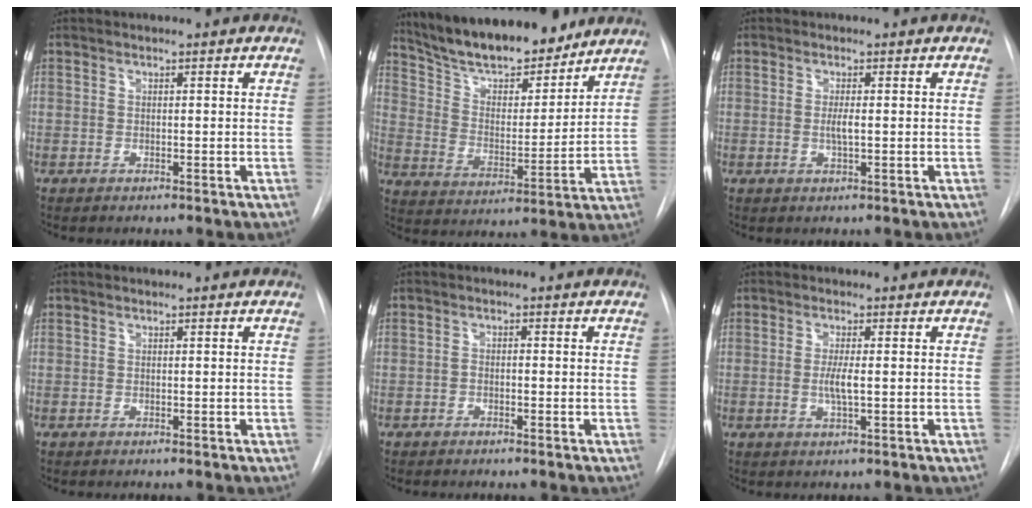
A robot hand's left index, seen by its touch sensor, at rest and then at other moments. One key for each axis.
{"total": 18.7, "fx": 16.1, "fy": 4.7, "fz": 8.2, "tx": -0.134, "ty": 0.005, "tz": 0.262}
{"total": 1.7, "fx": -0.1, "fy": 0.2, "fz": 1.7, "tx": -0.036, "ty": -0.002, "tz": -0.002}
{"total": 0.0}
{"total": 0.9, "fx": -0.5, "fy": 0.4, "fz": 0.6, "tx": -0.008, "ty": 0.003, "tz": -0.012}
{"total": 2.9, "fx": -0.2, "fy": 0.3, "fz": 2.8, "tx": -0.058, "ty": -0.004, "tz": -0.004}